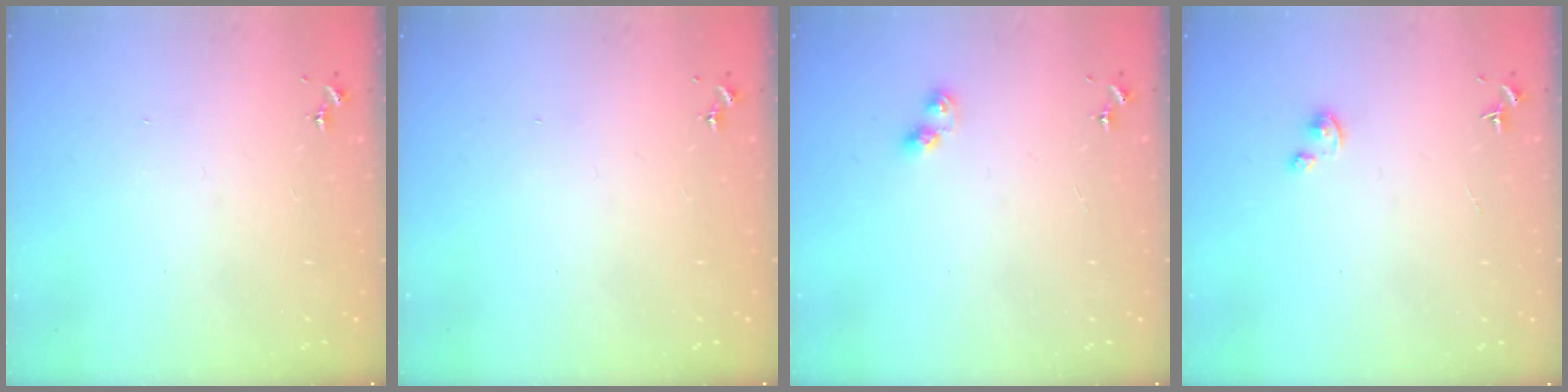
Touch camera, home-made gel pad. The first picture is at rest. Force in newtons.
{"total": 0.0}
{"total": 5.9, "press": 5.9, "slide": 0.2}
{"total": 2.6, "press": 2.6, "slide": 0.2}